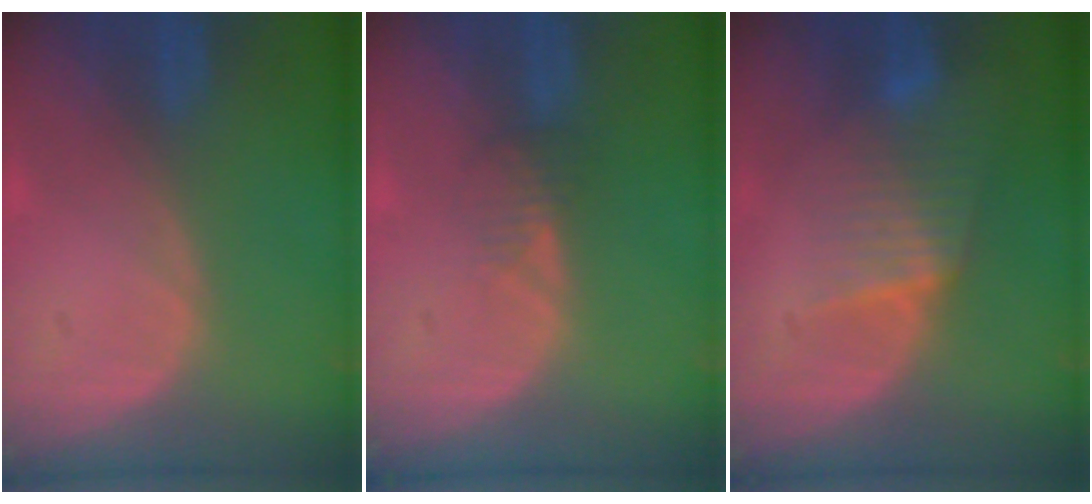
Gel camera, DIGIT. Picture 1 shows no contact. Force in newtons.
{"total": 1.6, "press": 1.6, "slide": 0.2}
{"total": 6.4, "press": 5.9, "slide": 2.5}